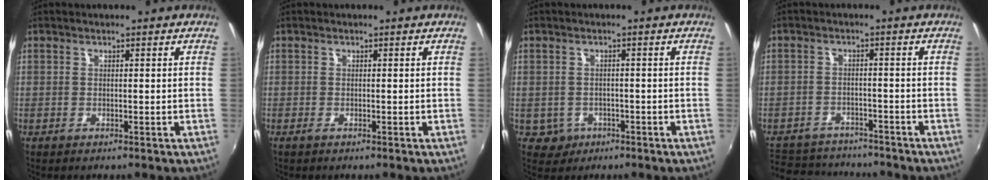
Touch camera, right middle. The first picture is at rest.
{"total": 0.6, "force": [-0.4, 0.1, 0.5], "torque": [-0.011, -0.003, -0.008]}
{"total": 3.5, "force": [-1.2, 3.2, 0.7], "torque": [-0.022, 0.004, -0.012]}
{"total": 12.0, "force": [-10.0, 5.8, 3.3], "torque": [-0.099, 0.018, -0.146]}